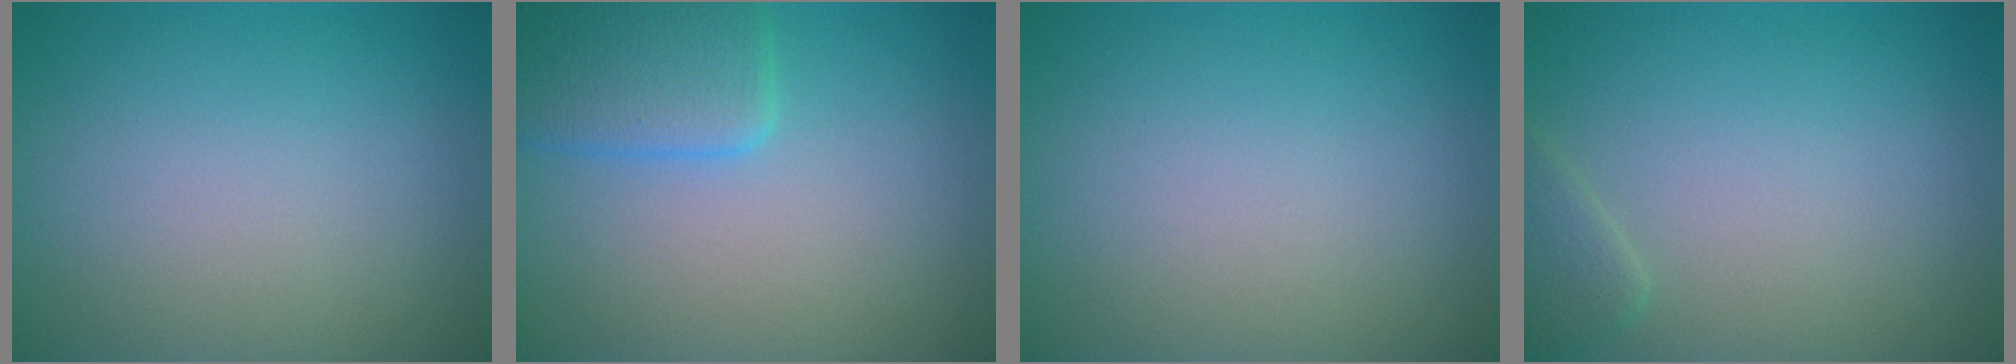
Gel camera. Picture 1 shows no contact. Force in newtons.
{"total": 4.1, "press": 4.1, "slide": 0.4}
{"total": 0.0}
{"total": 1.5, "press": 1.5, "slide": 0.1}